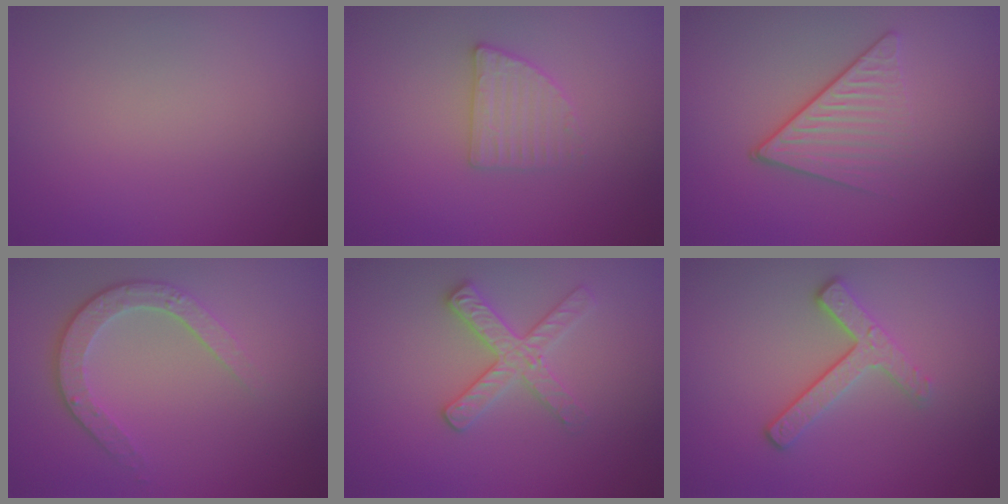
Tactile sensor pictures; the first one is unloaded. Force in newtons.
{"total": 2.3, "press": 2.2, "slide": 0.5}
{"total": 4.3, "press": 2.8, "slide": 3.2}
{"total": 3.4, "press": 2.6, "slide": 2.2}
{"total": 2.9, "press": 2.8, "slide": 0.8}
{"total": 3.2, "press": 2.5, "slide": 2.0}